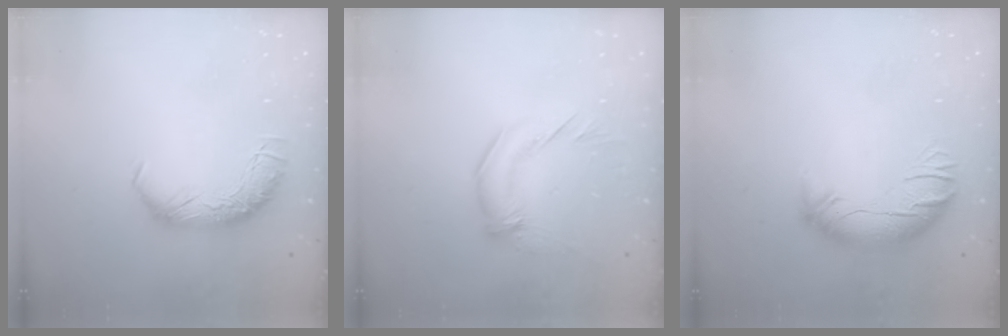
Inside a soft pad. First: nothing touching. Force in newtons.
{"total": 1.6, "press": 0.0, "slide": 1.6}
{"total": 2.5, "press": 0.8, "slide": 2.4}